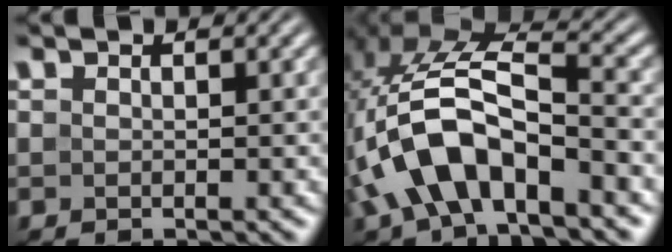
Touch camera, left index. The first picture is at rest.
{"total": 10.0, "force": [-4.2, 4.9, 7.6], "torque": [-0.161, 0.015, -0.079]}